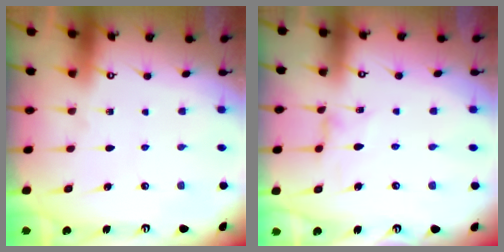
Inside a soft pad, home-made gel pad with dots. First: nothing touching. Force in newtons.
{"total": 2.5, "press": 2.4, "slide": 0.5}